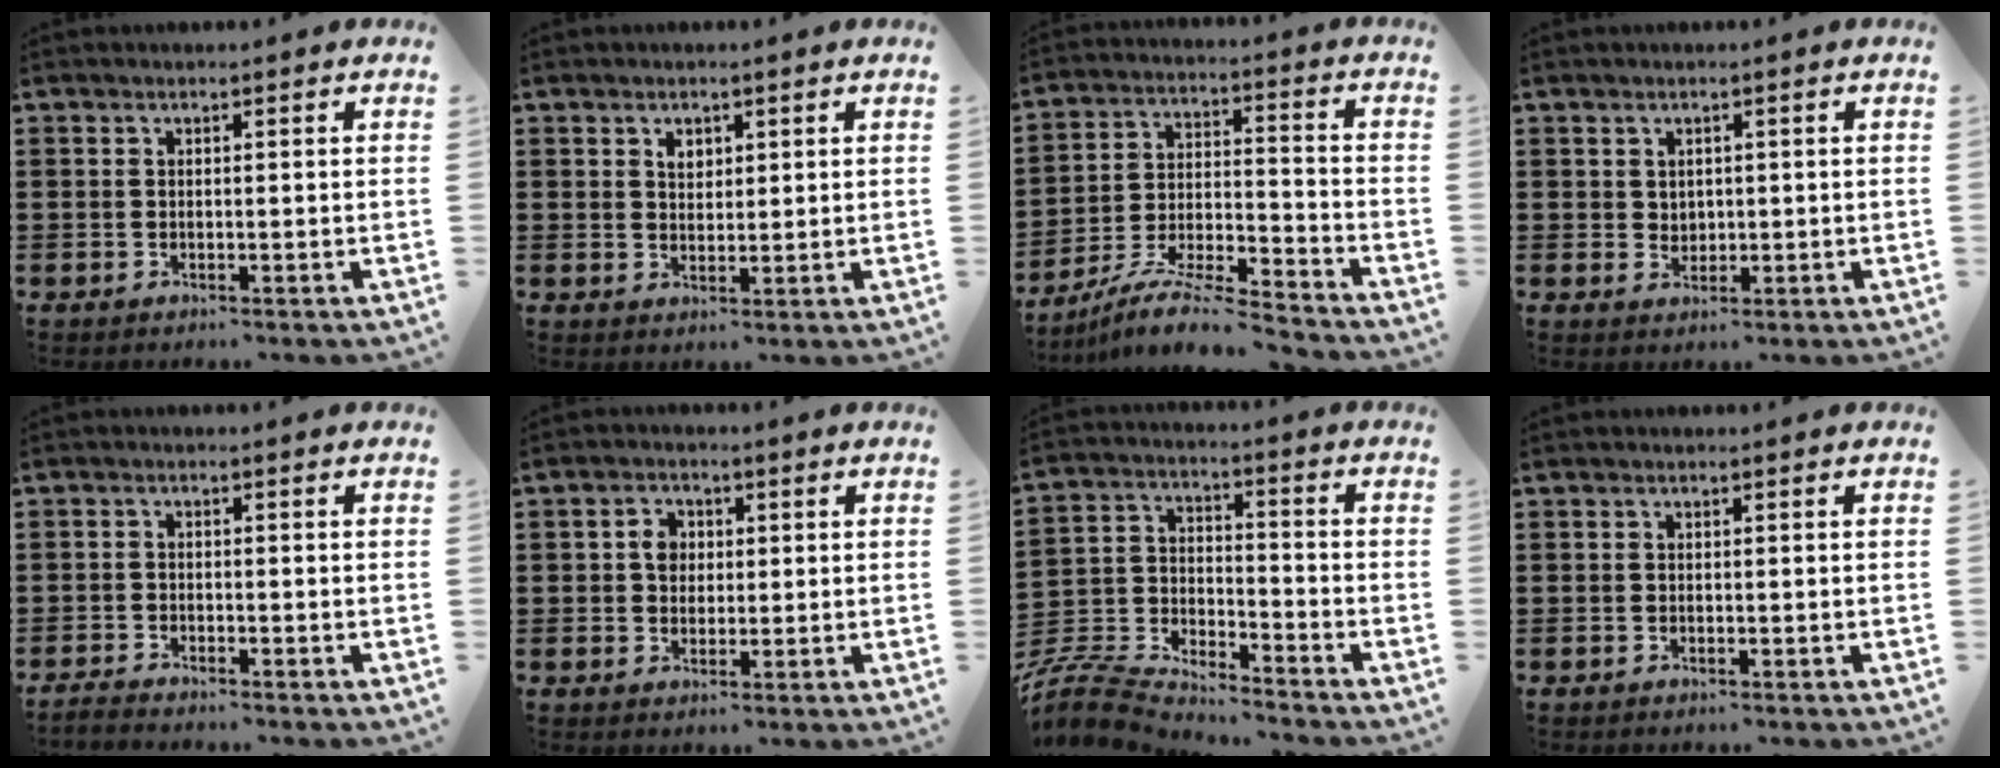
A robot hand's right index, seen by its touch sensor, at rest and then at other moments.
{"total": 1.0, "force": [0.6, 0.6, -0.6], "torque": [0.011, 0.003, 0.013]}
{"total": 8.7, "force": [-8.1, -0.1, 3.2], "torque": [-0.063, -0.002, -0.164]}
{"total": 1.6, "force": [0.7, 1.4, 0.3], "torque": [-0.011, 0.007, 0.013]}
{"total": 1.6, "force": [-1.6, 0.0, -0.1], "torque": [-0.003, 0.002, -0.034]}
{"total": 2.2, "force": [0.0, 2.1, 0.6], "torque": [-0.016, 0.010, -0.001]}
{"total": 6.6, "force": [-6.5, 1.0, 0.9], "torque": [-0.046, -0.009, -0.139]}
{"total": 0.0}